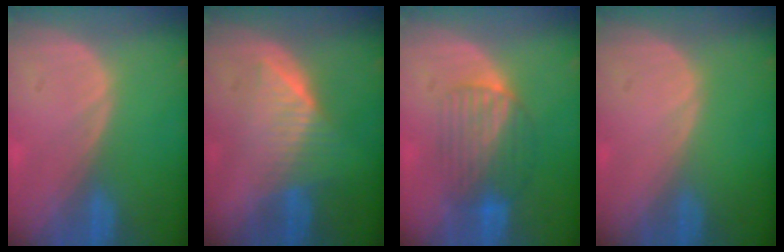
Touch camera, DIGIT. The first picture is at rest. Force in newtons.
{"total": 6.4, "press": 6.0, "slide": 2.2}
{"total": 6.5, "press": 6.4, "slide": 1.0}
{"total": 0.0}